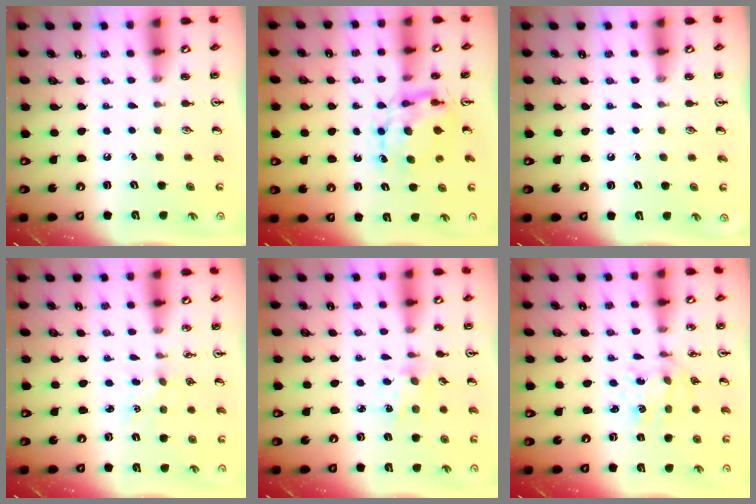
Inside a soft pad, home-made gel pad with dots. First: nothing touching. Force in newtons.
{"total": 6.8, "press": 6.8, "slide": 0.5}
{"total": 0.0}
{"total": 2.7, "press": 2.7, "slide": 0.4}
{"total": 2.2, "press": 2.2, "slide": 0.2}
{"total": 2.6, "press": 2.4, "slide": 0.9}